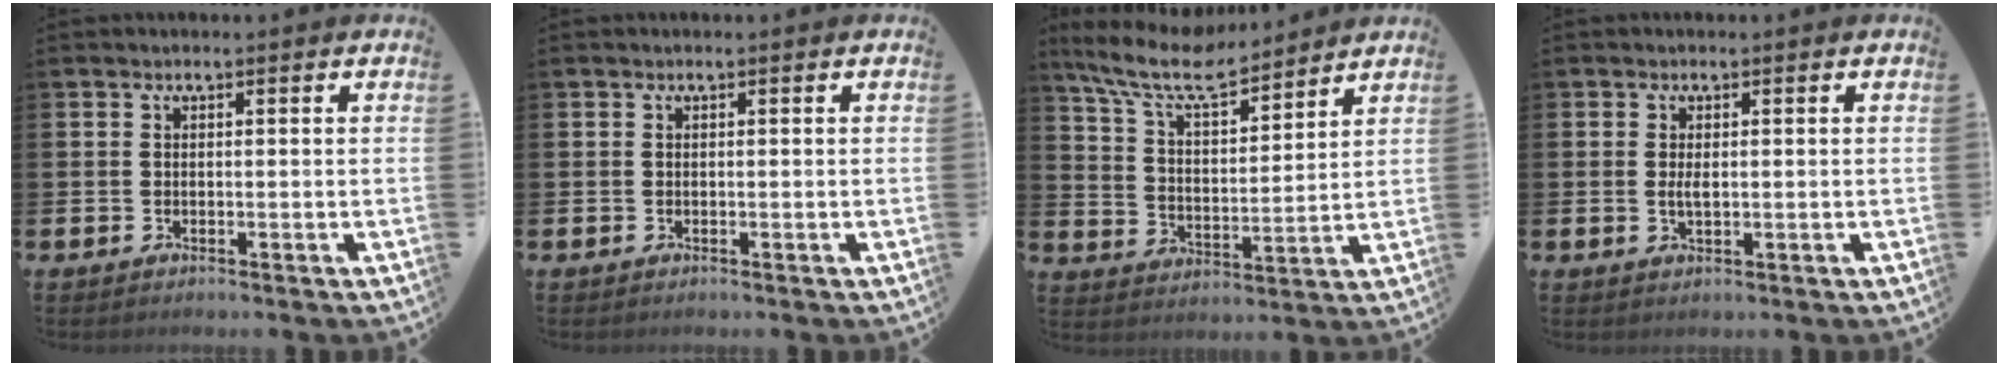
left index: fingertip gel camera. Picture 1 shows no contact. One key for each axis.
{"total": 0.0}
{"total": 9.4, "fx": 8.4, "fy": 2.1, "fz": 3.8, "tx": -0.107, "ty": -0.044, "tz": 0.149}
{"total": 1.6, "fx": 0.1, "fy": 0.6, "fz": 1.4, "tx": -0.025, "ty": 0.001, "tz": 0.000}